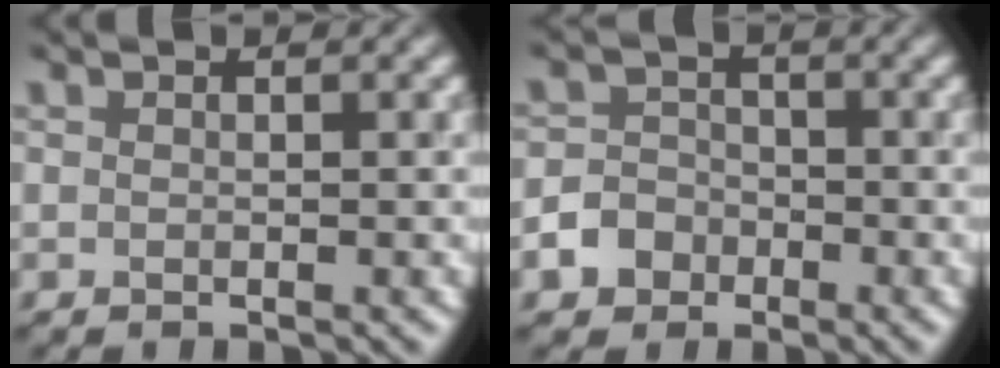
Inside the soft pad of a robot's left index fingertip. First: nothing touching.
{"total": 3.9, "force": [-2.2, 3.1, 0.9], "torque": [0.002, -0.006, -0.048]}